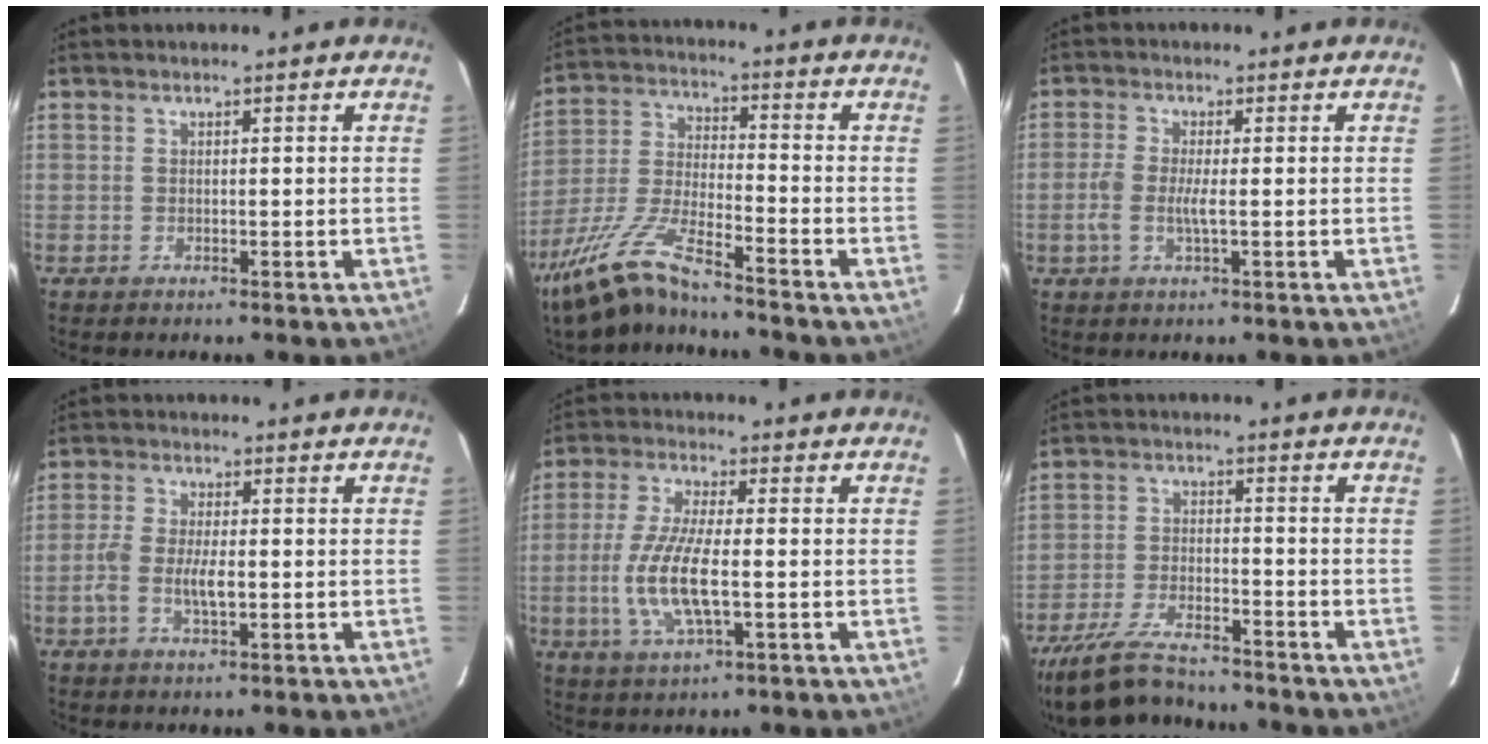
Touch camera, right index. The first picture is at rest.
{"total": 13.5, "force": [-11.1, 1.3, 7.5], "torque": [-0.167, -0.012, -0.216]}
{"total": 3.8, "force": [-0.8, 0.8, 3.6], "torque": [-0.081, -0.001, -0.019]}
{"total": 5.2, "force": [-1.2, 1.9, 4.7], "torque": [-0.101, 0.000, -0.027]}
{"total": 11.0, "force": [-1.9, 3.0, 10.4], "torque": [-0.216, -0.009, -0.039]}
{"total": 14.8, "force": [-12.7, 4.0, 6.5], "torque": [-0.159, -0.018, -0.223]}